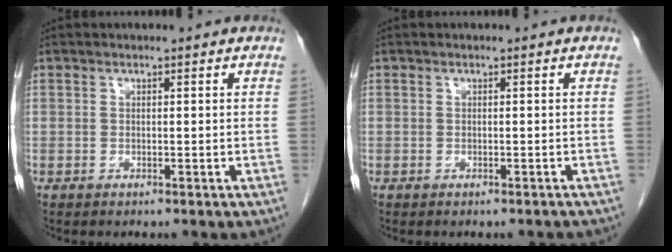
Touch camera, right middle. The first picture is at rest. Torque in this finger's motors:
{"motor_torque": [0.23, -0.14, -0.08, -0.01]}